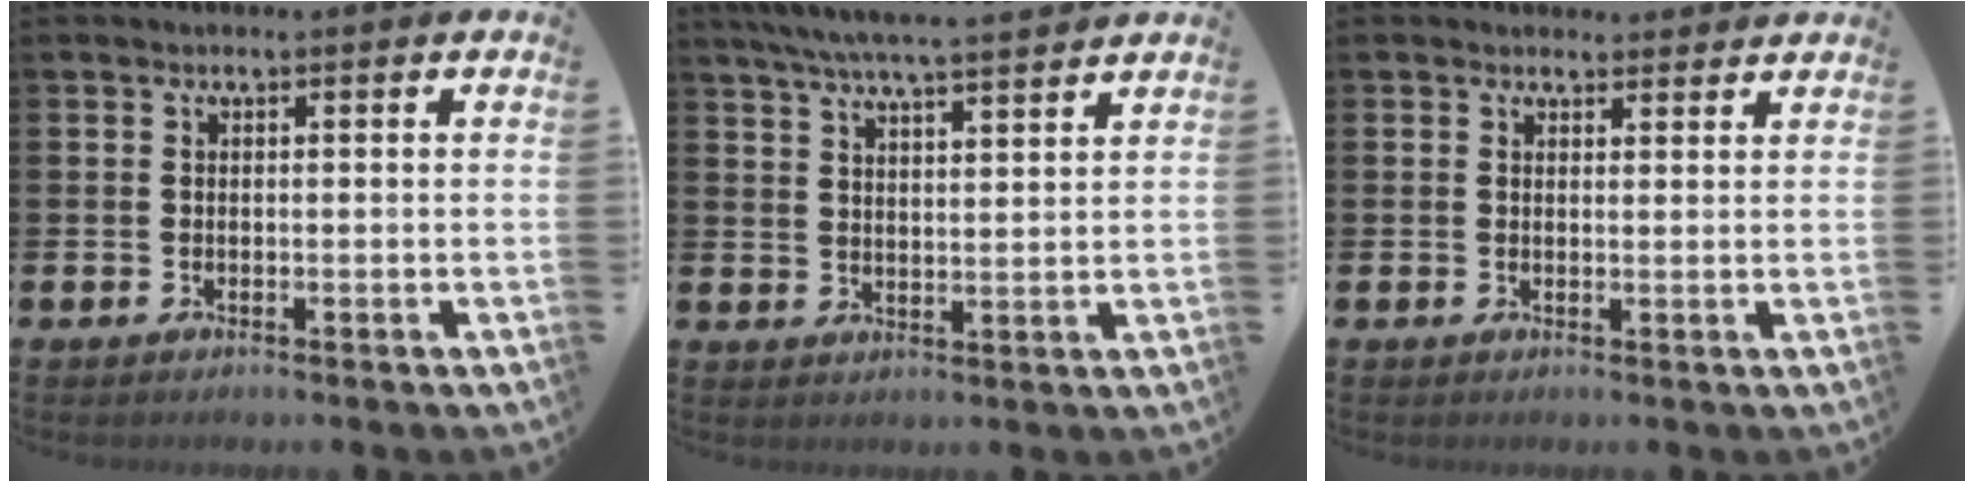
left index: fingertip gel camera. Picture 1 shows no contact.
{"total": 6.4, "force": [6.1, 0.1, 2.0], "torque": [-0.054, -0.029, 0.108]}
{"total": 1.3, "force": [1.2, 0.6, 0.0], "torque": [0.010, 0.000, 0.020]}